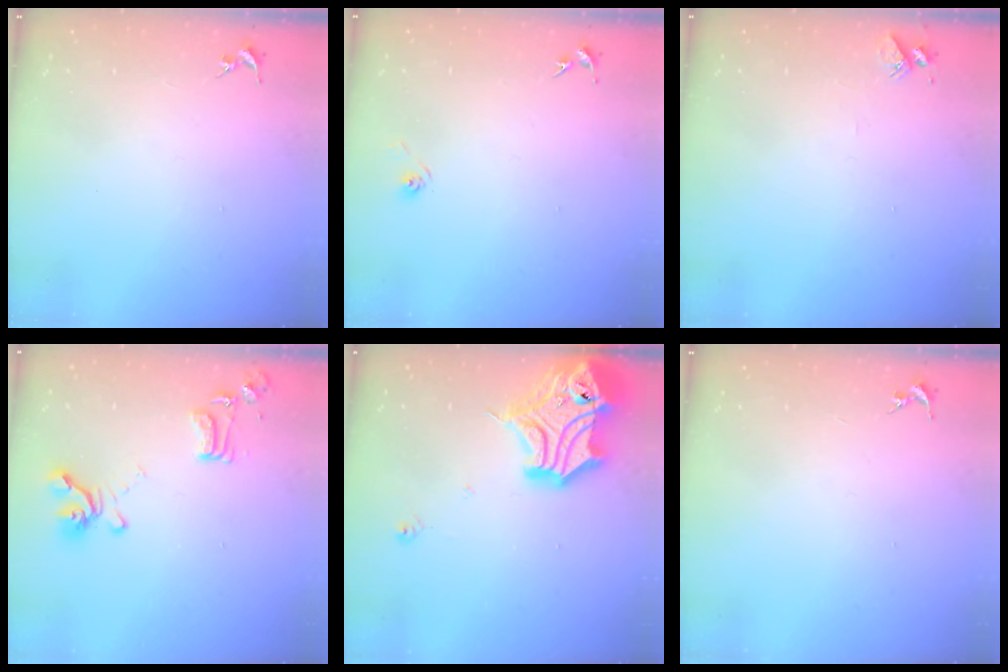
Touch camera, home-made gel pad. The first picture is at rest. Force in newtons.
{"total": 3.0, "press": 2.6, "slide": 1.5}
{"total": 5.4, "press": 5.3, "slide": 0.6}
{"total": 12.6, "press": 12.5, "slide": 1.0}
{"total": 21.0, "press": 20.9, "slide": 2.4}
{"total": 0.0}